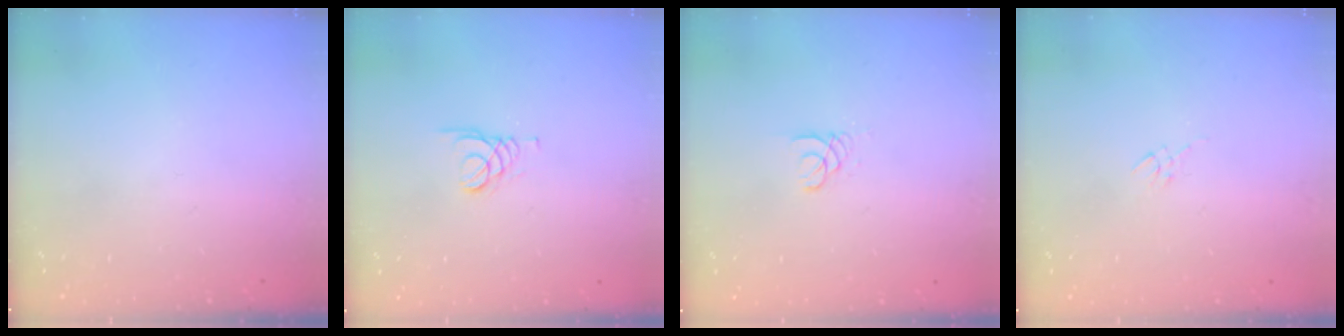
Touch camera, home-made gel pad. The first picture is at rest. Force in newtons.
{"total": 1.6, "press": 1.5, "slide": 0.2}
{"total": 1.8, "press": 1.8, "slide": 0.2}
{"total": 2.7, "press": 2.7, "slide": 0.5}